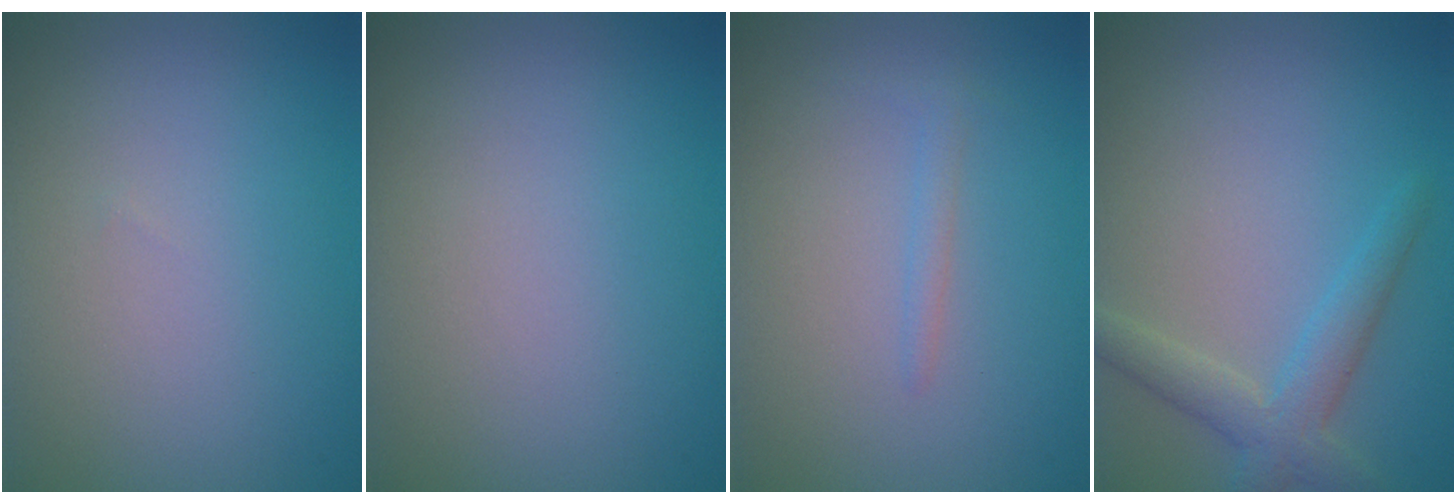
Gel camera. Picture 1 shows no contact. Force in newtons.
{"total": 0.0}
{"total": 0.9, "press": 0.9, "slide": 0.1}
{"total": 3.1, "press": 3.1, "slide": 0.3}